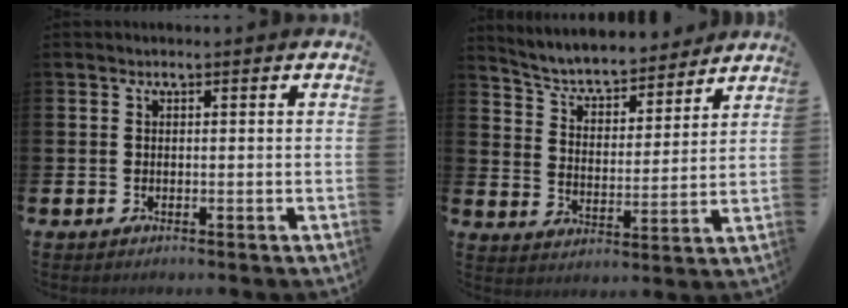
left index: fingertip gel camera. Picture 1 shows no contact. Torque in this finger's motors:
{"motor_torque": [0.89, -1.25, 0.36, 0.05]}